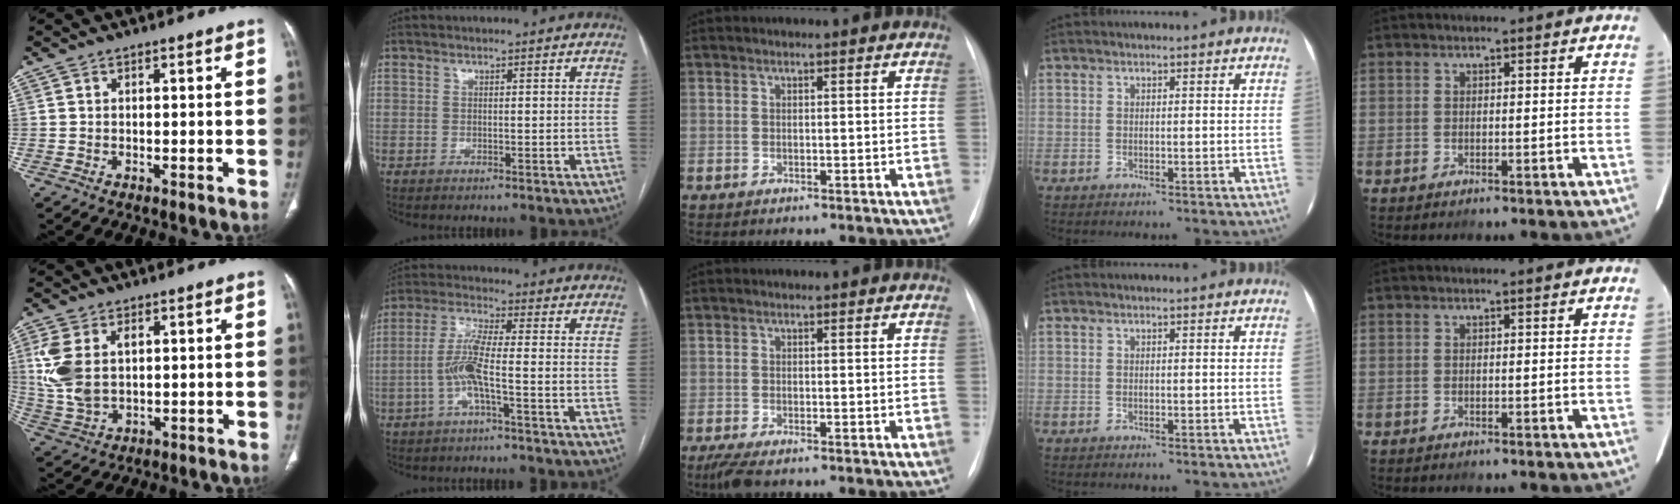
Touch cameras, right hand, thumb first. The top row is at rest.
{"thumb": {"total": 10.2, "force": [2.2, 6.2, 7.8], "torque": [-0.178, 0.001, 0.054]}, "index": {"total": 6.7, "force": [-2.0, 0.1, 6.4], "torque": [-0.135, 0.010, -0.041]}, "middle": {"total": 3.5, "force": [-2.5, 0.9, 2.3], "torque": [-0.049, -0.012, -0.040]}}